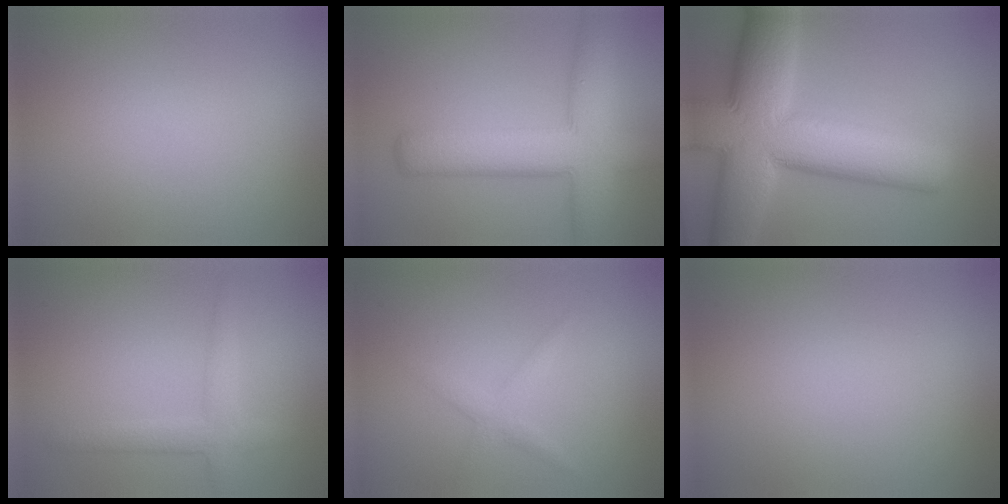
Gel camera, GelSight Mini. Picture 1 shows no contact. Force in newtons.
{"total": 8.3, "press": 8.3, "slide": 0.3}
{"total": 14.6, "press": 14.5, "slide": 0.7}
{"total": 2.9, "press": 2.8, "slide": 0.1}
{"total": 1.6, "press": 1.6, "slide": 0.0}
{"total": 0.0}